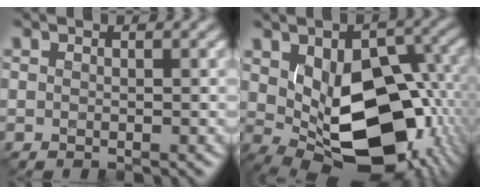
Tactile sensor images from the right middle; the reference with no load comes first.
{"total": 13.9, "force": [-0.7, 8.5, 11.0], "torque": [-0.174, -0.030, 0.002]}